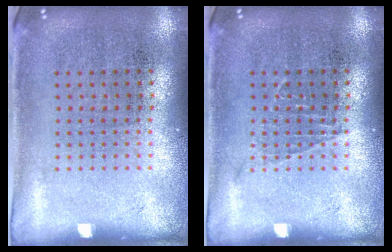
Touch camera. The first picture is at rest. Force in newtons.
{"total": 0.6, "press": 0.6, "slide": 0.1}